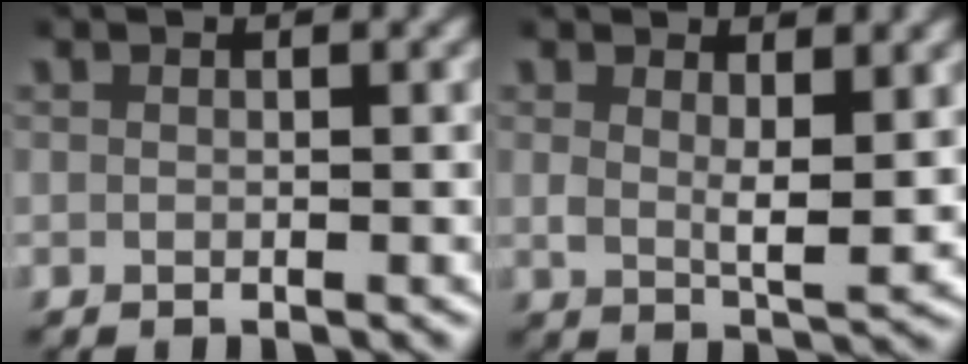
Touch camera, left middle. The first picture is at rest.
{"total": 2.6, "force": [1.4, 0.6, 2.1], "torque": [-0.040, -0.017, 0.029]}